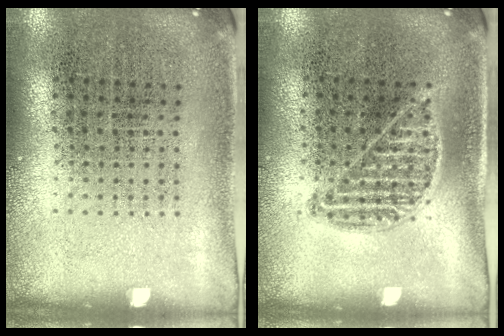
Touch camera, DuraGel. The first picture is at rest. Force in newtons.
{"total": 0.9, "press": 0.9, "slide": 0.4}